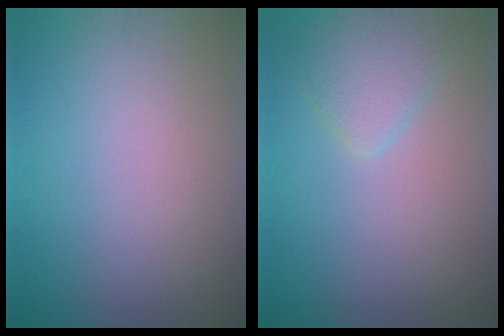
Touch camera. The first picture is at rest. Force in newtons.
{"total": 2.5, "press": 2.5, "slide": 0.2}